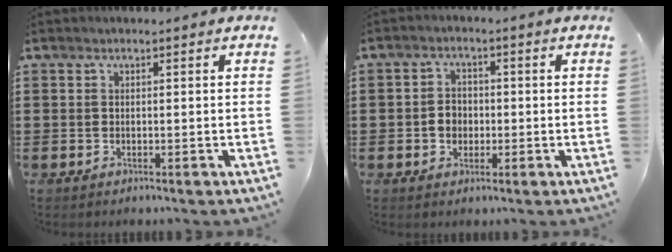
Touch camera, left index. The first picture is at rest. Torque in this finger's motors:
{"motor_torque": [0.78, 0.74, 0.40, 0.03]}